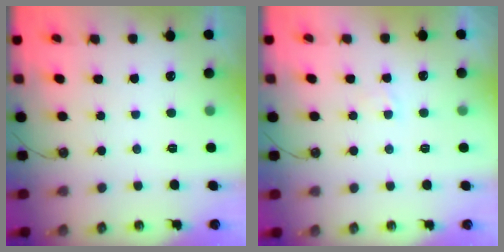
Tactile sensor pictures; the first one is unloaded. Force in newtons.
{"total": 2.9, "press": 2.9, "slide": 0.4}